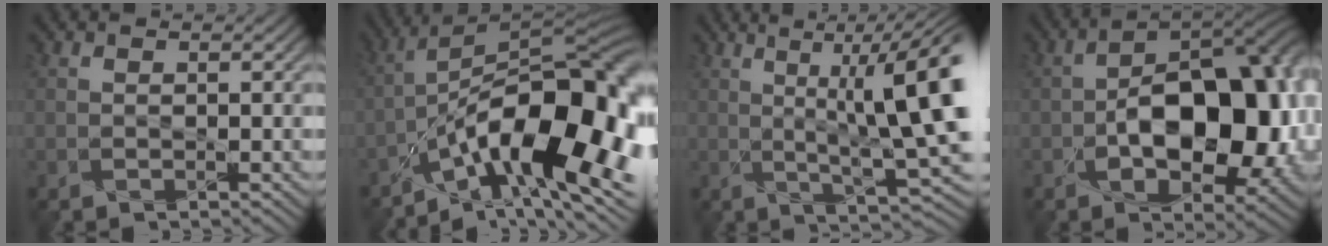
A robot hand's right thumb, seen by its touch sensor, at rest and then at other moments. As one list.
[{"total": 18.2, "force": [-6.8, 7.5, 15.1], "torque": [-0.224, -0.003, -0.125]}, {"total": 14.0, "force": [3.0, 3.6, 13.2], "torque": [-0.178, 0.003, 0.055]}, {"total": 15.5, "force": [-2.1, 9.1, 12.3], "torque": [-0.168, -0.015, -0.030]}]